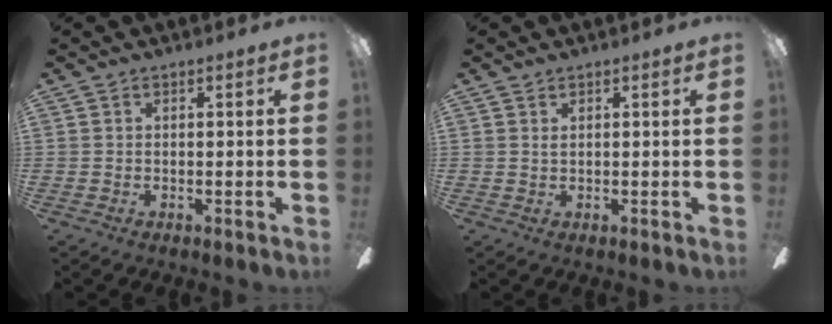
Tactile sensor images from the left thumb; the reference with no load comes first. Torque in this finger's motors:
{"motor_torque": [-0.08, 0.08, 0.21, -0.22, 0.00]}